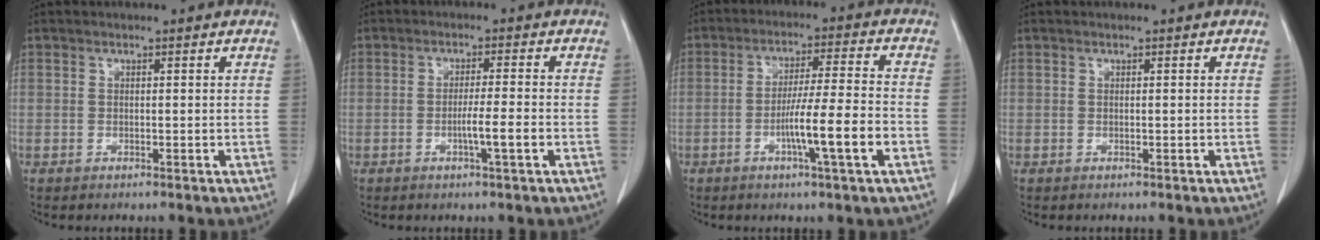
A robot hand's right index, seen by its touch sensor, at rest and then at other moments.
{"total": 3.8, "force": [-1.3, -0.5, 3.5], "torque": [-0.058, -0.003, -0.021]}
{"total": 9.6, "force": [-3.4, -0.6, 9.0], "torque": [-0.154, -0.003, -0.058]}
{"total": 0.0}